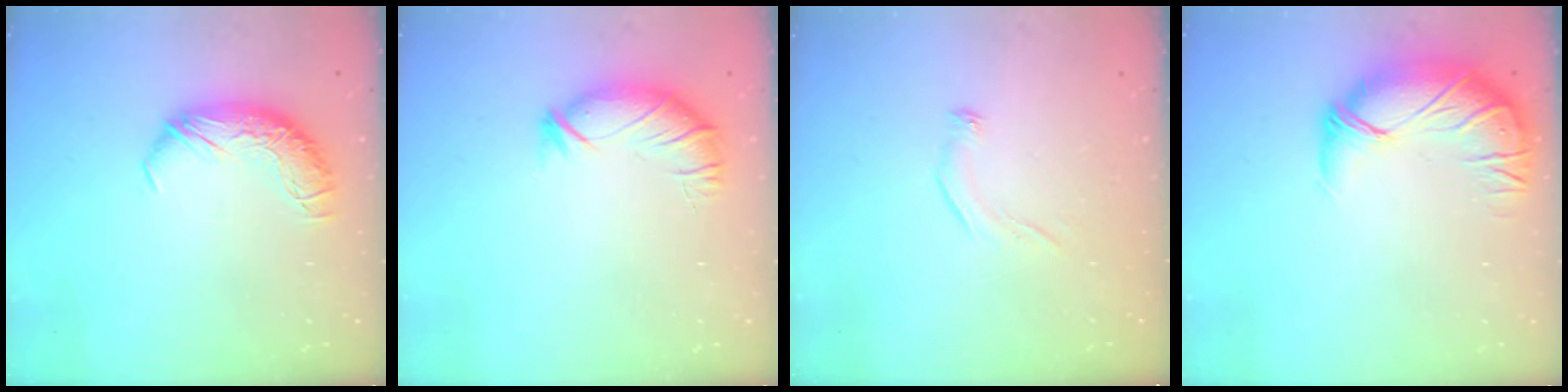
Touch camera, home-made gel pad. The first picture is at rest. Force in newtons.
{"total": 3.2, "press": 2.5, "slide": 1.9}
{"total": 6.0, "press": 5.9, "slide": 1.1}
{"total": 3.2, "press": 0.8, "slide": 3.1}